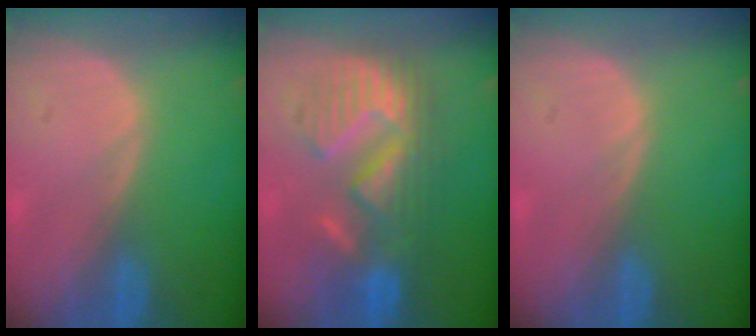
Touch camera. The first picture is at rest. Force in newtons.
{"total": 9.9, "press": 9.9, "slide": 0.5}
{"total": 0.0}